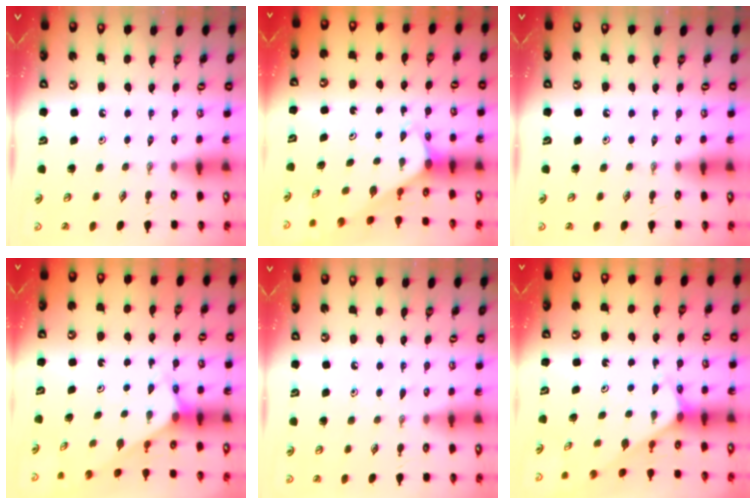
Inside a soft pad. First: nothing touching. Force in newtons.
{"total": 1.9, "press": 1.9, "slide": 0.1}
{"total": 0.0}
{"total": 2.7, "press": 2.7, "slide": 0.2}
{"total": 2.7, "press": 2.7, "slide": 0.4}
{"total": 2.4, "press": 2.4, "slide": 0.2}